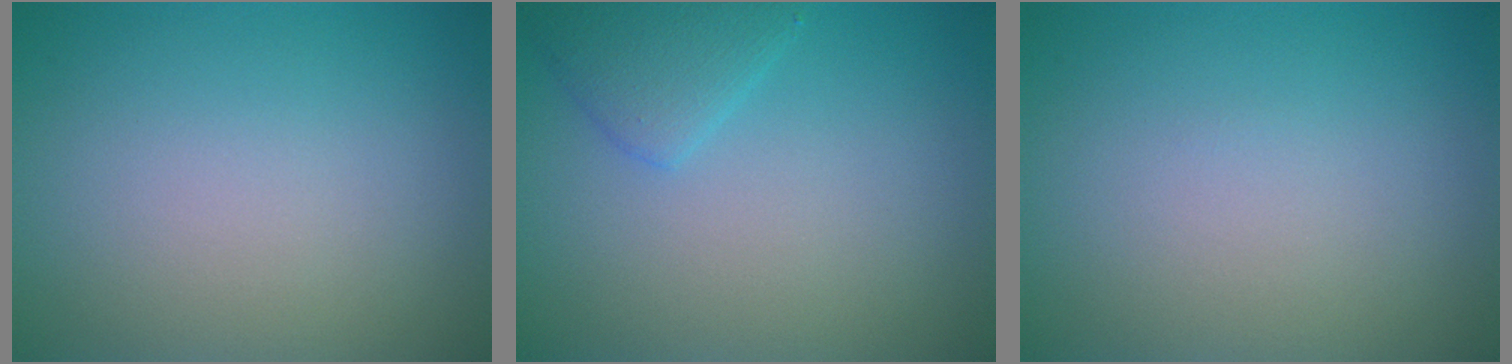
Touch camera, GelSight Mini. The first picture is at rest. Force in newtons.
{"total": 2.2, "press": 2.2, "slide": 0.2}
{"total": 0.0}